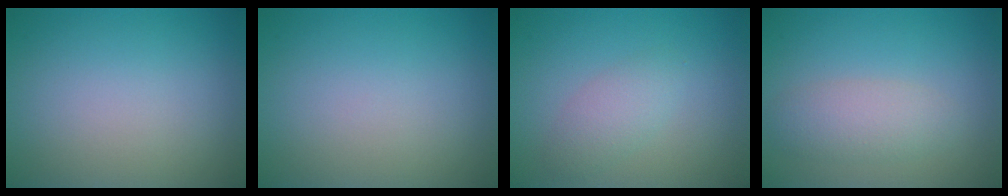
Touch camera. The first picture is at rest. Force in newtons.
{"total": 0.0}
{"total": 2.1, "press": 2.1, "slide": 0.1}
{"total": 2.7, "press": 2.7, "slide": 0.2}